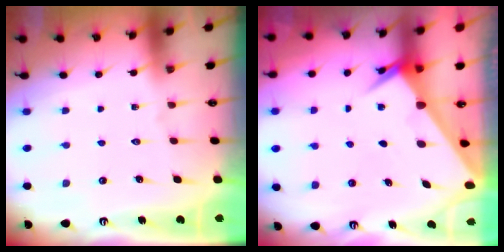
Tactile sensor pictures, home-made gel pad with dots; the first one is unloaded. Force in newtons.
{"total": 2.8, "press": 2.8, "slide": 0.2}